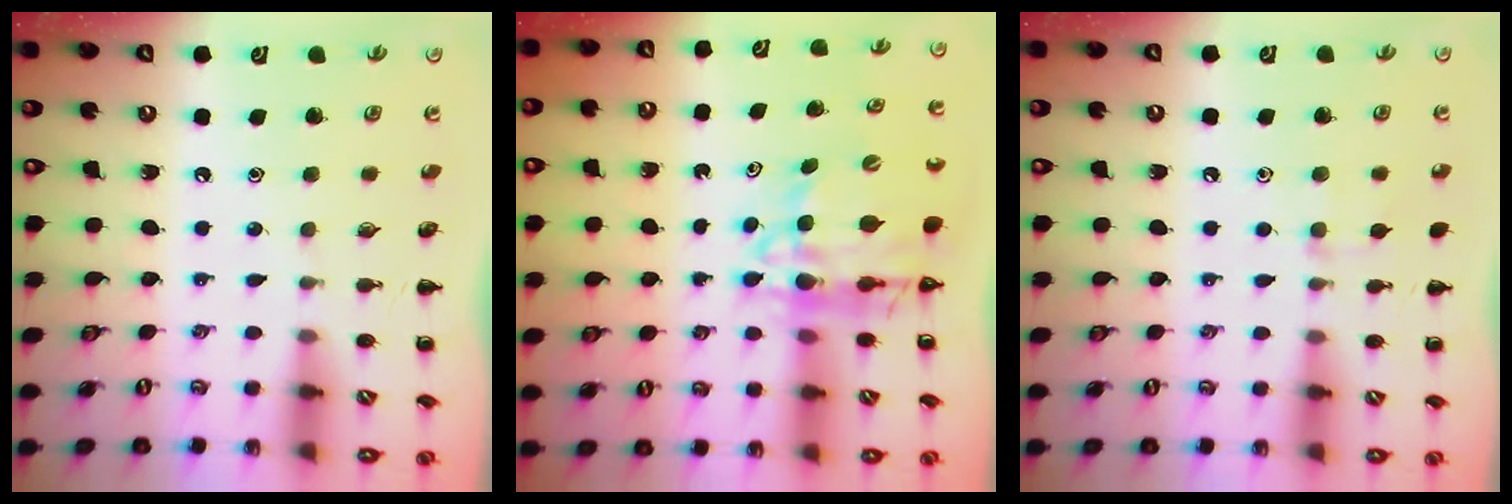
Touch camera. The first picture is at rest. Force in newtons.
{"total": 12.4, "press": 11.7, "slide": 4.1}
{"total": 6.1, "press": 5.6, "slide": 2.4}